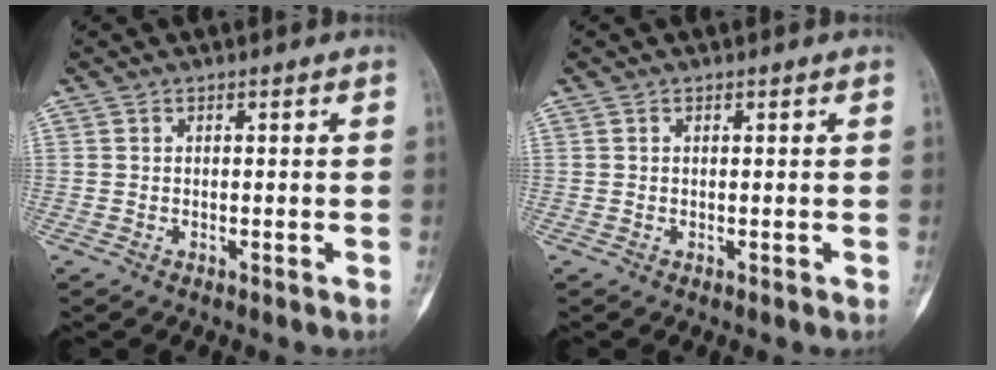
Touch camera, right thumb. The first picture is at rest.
{"total": 0.0}